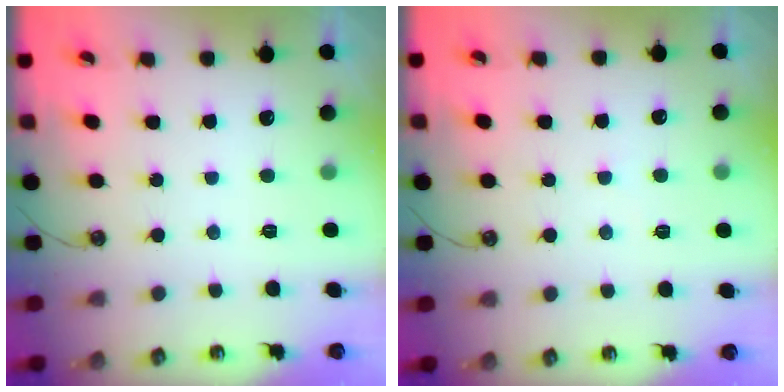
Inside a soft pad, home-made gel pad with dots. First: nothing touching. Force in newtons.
{"total": 2.4, "press": 2.4, "slide": 0.2}